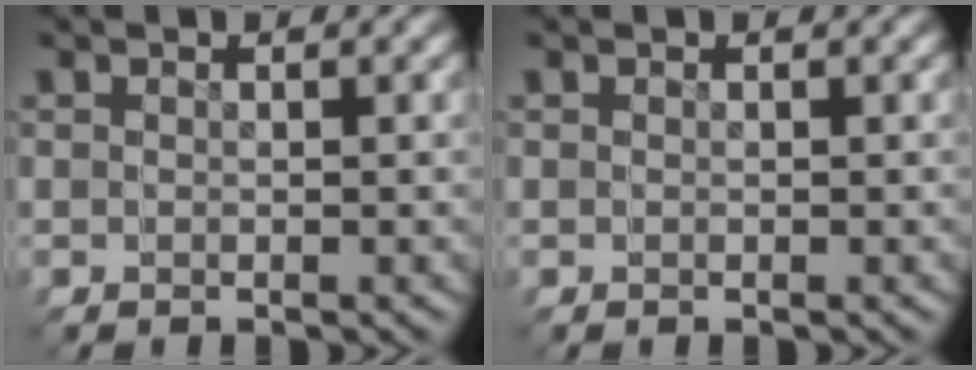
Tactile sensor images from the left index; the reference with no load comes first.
{"total": 0.0}